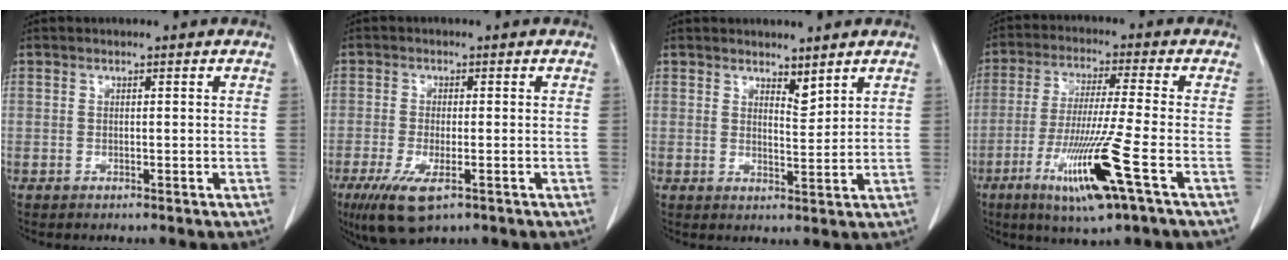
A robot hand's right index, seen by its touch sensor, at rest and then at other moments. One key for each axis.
{"total": 7.4, "fx": -3.9, "fy": 2.2, "fz": 5.9, "tx": -0.111, "ty": -0.020, "tz": -0.063}
{"total": 2.7, "fx": 2.3, "fy": 0.7, "fz": 1.2, "tx": -0.021, "ty": -0.010, "tz": 0.044}
{"total": 13.0, "fx": -5.5, "fy": -0.8, "fz": 11.8, "tx": -0.233, "ty": -0.031, "tz": -0.102}